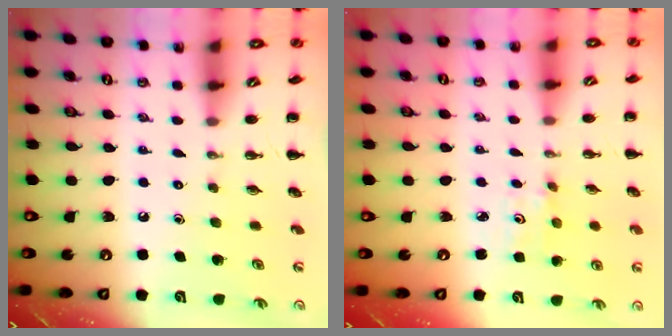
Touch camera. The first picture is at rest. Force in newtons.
{"total": 2.6, "press": 2.5, "slide": 0.8}